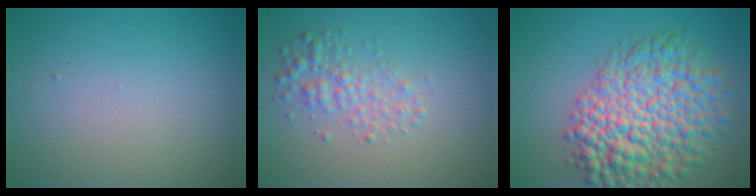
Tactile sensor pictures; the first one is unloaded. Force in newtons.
{"total": 2.6, "press": 2.6, "slide": 0.0}
{"total": 10.1, "press": 10.1, "slide": 0.3}